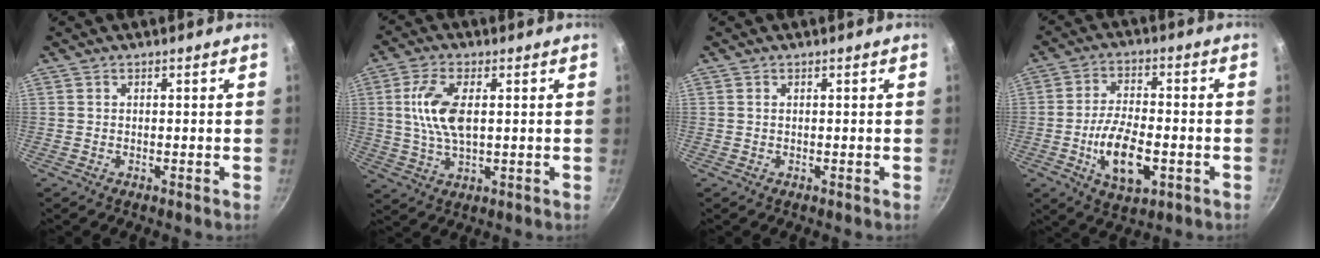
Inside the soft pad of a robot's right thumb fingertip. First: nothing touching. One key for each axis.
{"total": 9.4, "fx": 1.4, "fy": 4.4, "fz": 8.2, "tx": -0.161, "ty": 0.002, "tz": 0.027}
{"total": 0.0}
{"total": 11.9, "fx": -3.3, "fy": 5.6, "fz": 10.0, "tx": -0.172, "ty": 0.017, "tz": -0.056}